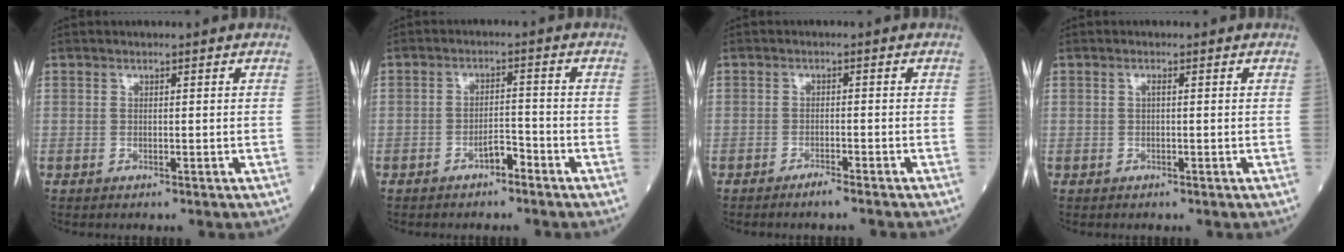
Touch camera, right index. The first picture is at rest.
{"total": 2.9, "force": [-2.1, 1.0, 1.7], "torque": [-0.026, 0.004, -0.038]}
{"total": 2.1, "force": [-1.8, -0.2, 1.1], "torque": [-0.021, -0.002, -0.030]}
{"total": 0.5, "force": [0.1, 0.0, 0.5], "torque": [-0.012, 0.001, 0.000]}